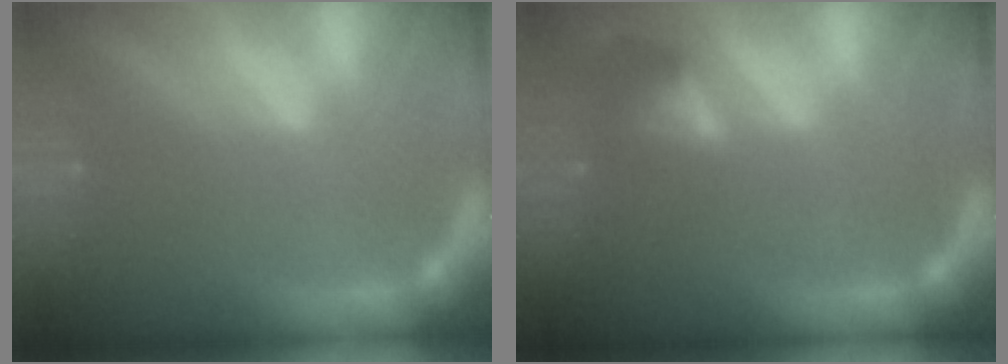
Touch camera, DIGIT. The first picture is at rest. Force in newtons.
{"total": 2.9}